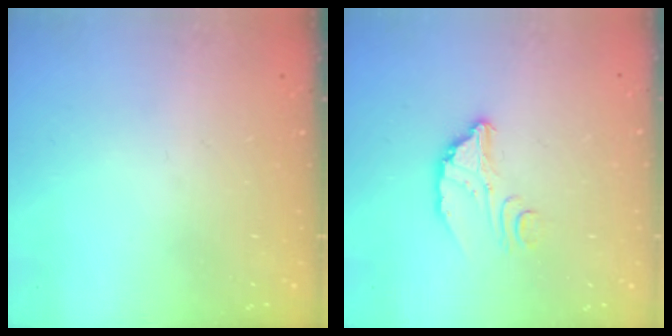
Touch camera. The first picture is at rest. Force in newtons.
{"total": 4.2, "press": 4.2, "slide": 0.2}